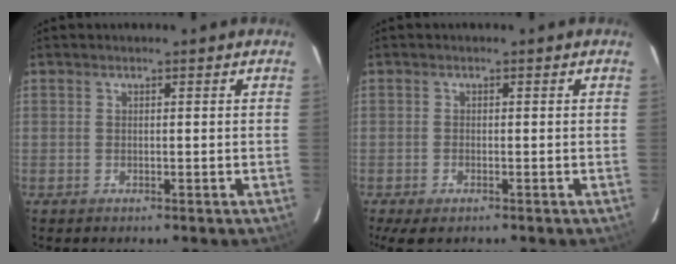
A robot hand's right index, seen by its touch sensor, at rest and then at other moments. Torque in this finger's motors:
{"motor_torque": [0.35, -0.12, 0.17, 0.04]}